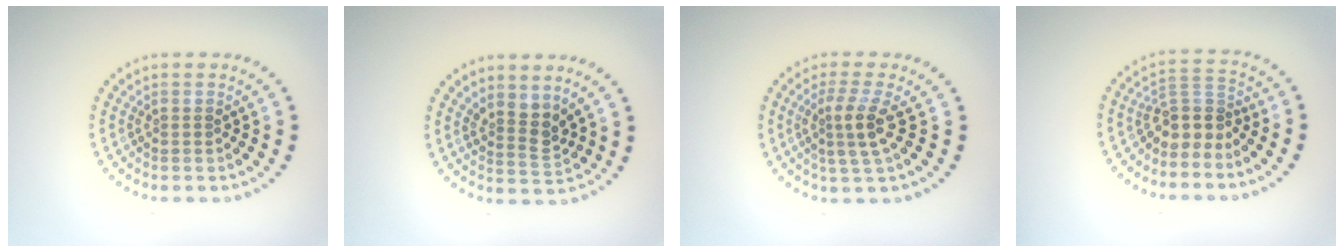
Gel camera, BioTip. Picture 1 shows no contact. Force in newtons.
{"total": 2.3, "press": 1.8, "slide": 1.6}
{"total": 2.8, "press": 2.4, "slide": 1.5}
{"total": 3.2, "press": 2.3, "slide": 2.2}